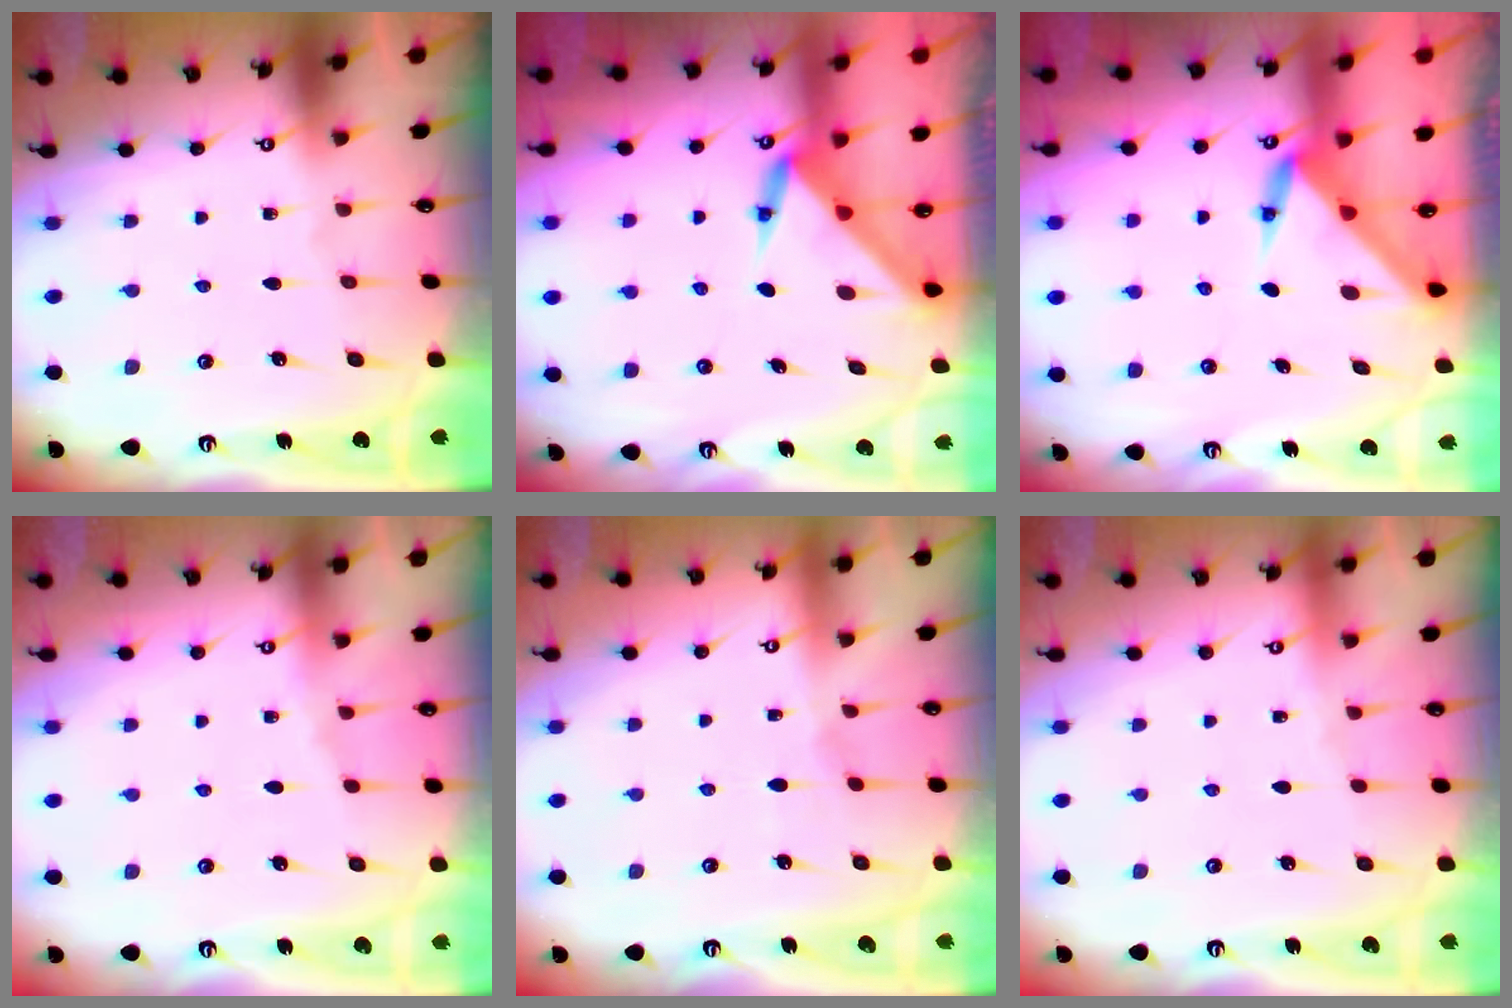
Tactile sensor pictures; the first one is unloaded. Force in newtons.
{"total": 3.5, "press": 3.5, "slide": 0.2}
{"total": 3.4, "press": 3.4, "slide": 0.1}
{"total": 3.5, "press": 3.4, "slide": 0.7}
{"total": 2.5, "press": 2.4, "slide": 0.5}
{"total": 0.8, "press": 0.7, "slide": 0.3}